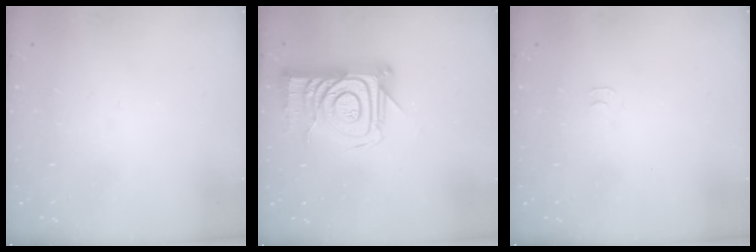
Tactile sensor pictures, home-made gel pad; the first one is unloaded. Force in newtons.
{"total": 16.2, "press": 16.2, "slide": 1.1}
{"total": 3.1, "press": 3.0, "slide": 0.5}